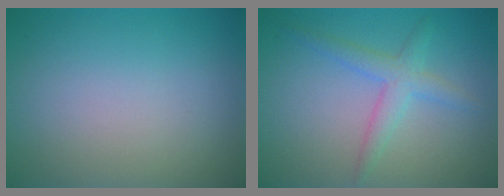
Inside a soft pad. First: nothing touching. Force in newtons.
{"total": 2.7, "press": 2.7, "slide": 0.0}